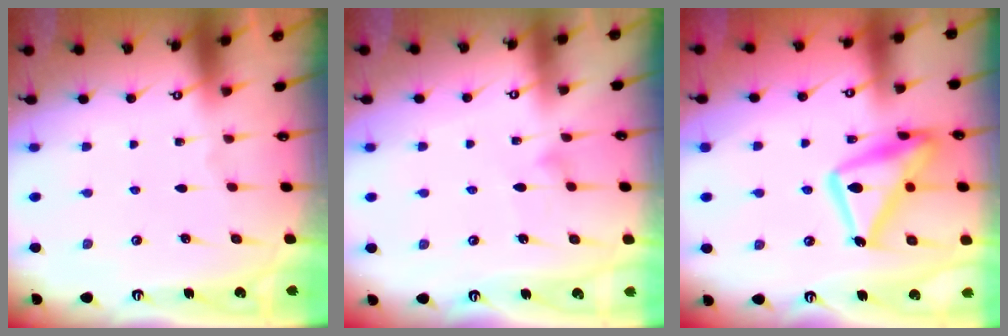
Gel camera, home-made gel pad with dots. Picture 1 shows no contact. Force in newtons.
{"total": 6.1, "press": 6.1, "slide": 0.3}
{"total": 19.2, "press": 19.2, "slide": 1.4}